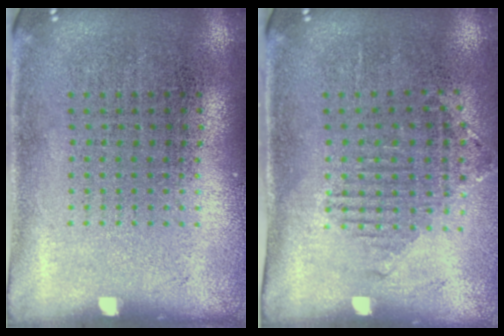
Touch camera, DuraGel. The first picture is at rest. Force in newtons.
{"total": 1.1, "press": 0.9, "slide": 0.5}